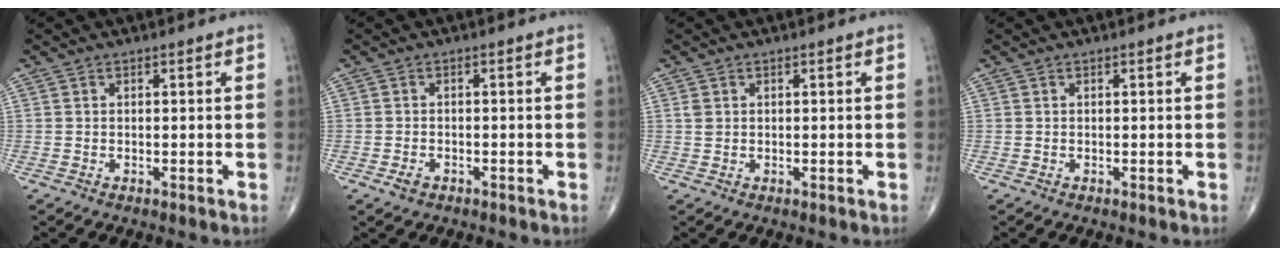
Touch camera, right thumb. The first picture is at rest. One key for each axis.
{"total": 1.8, "fx": -1.0, "fy": 1.1, "fz": 0.9, "tx": -0.017, "ty": 0.003, "tz": -0.014}
{"total": 1.2, "fx": 0.3, "fy": 1.0, "fz": 0.6, "tx": -0.010, "ty": 0.001, "tz": 0.009}
{"total": 0.0}